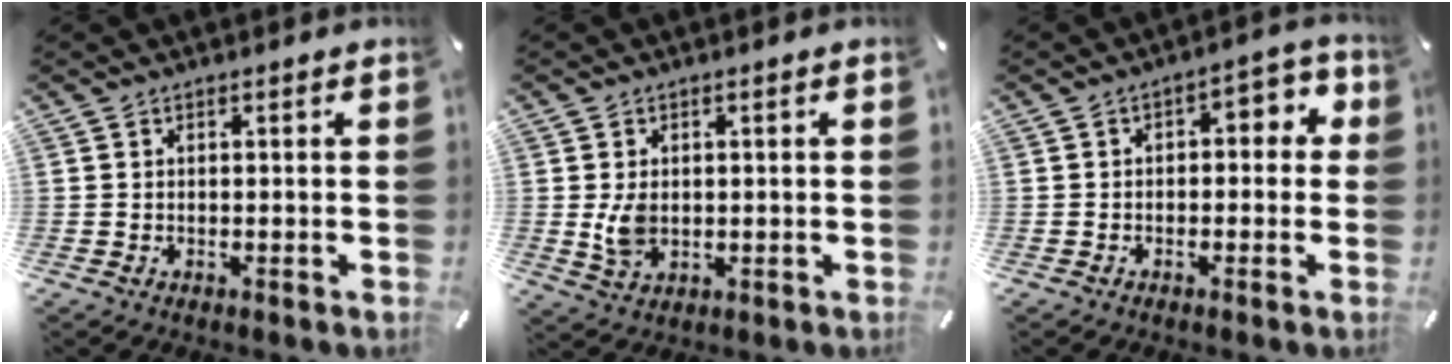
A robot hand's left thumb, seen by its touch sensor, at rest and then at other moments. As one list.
[{"total": 5.5, "force": [0.1, 4.0, 3.9], "torque": [-0.083, -0.009, -0.005]}, {"total": 4.5, "force": [-0.4, 2.9, 3.4], "torque": [-0.042, 0.006, -0.019]}]